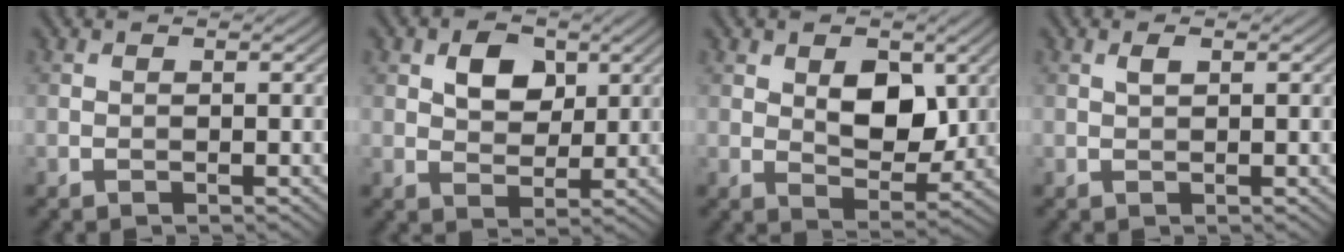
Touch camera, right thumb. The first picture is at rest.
{"total": 5.3, "force": [2.1, 3.6, 3.3], "torque": [-0.059, 0.000, 0.032]}
{"total": 6.6, "force": [1.9, 3.9, 4.9], "torque": [-0.079, -0.007, 0.032]}
{"total": 1.2, "force": [0.6, 0.4, 1.0], "torque": [-0.022, 0.000, 0.013]}